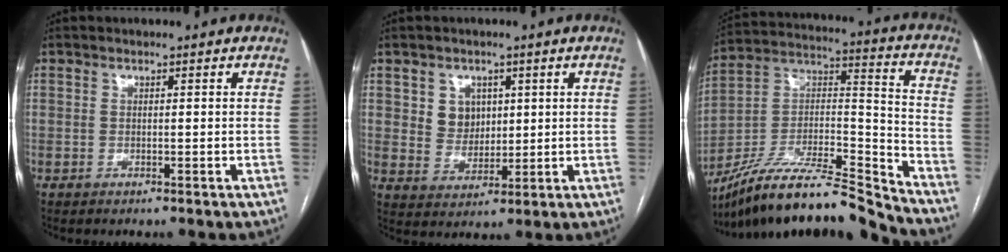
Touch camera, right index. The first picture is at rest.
{"total": 5.0, "force": [1.8, 4.3, 1.8], "torque": [-0.033, 0.008, 0.039]}
{"total": 20.3, "force": [-18.5, 0.9, 8.3], "torque": [-0.158, 0.033, -0.327]}